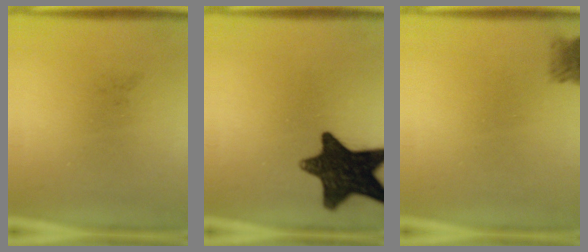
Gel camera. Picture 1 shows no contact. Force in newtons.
{"total": 14.4}
{"total": 2.1}